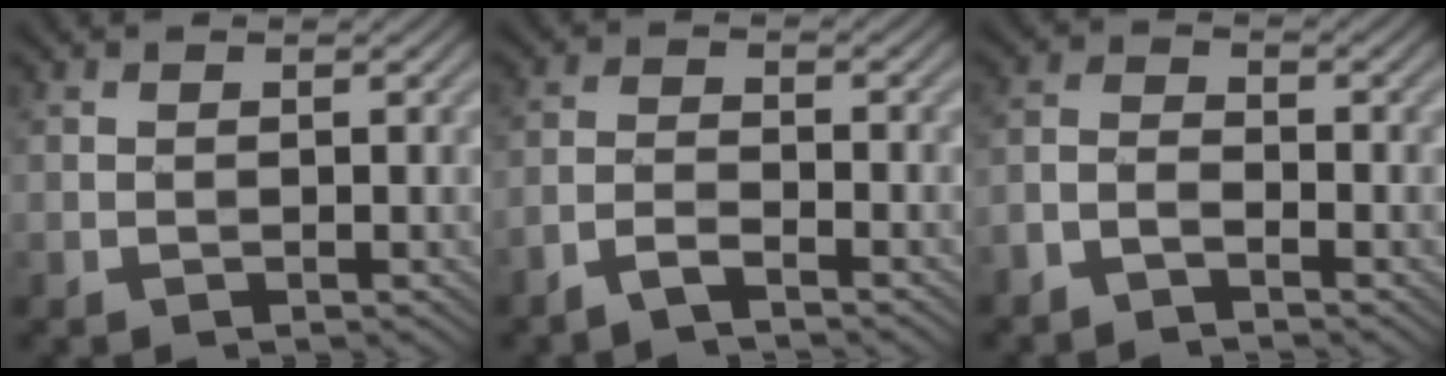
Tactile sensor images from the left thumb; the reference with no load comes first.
{"total": 3.0, "force": [-2.5, 0.4, 1.6], "torque": [-0.036, 0.001, -0.059]}
{"total": 3.0, "force": [-2.6, 0.8, 1.3], "torque": [-0.029, -0.001, -0.062]}